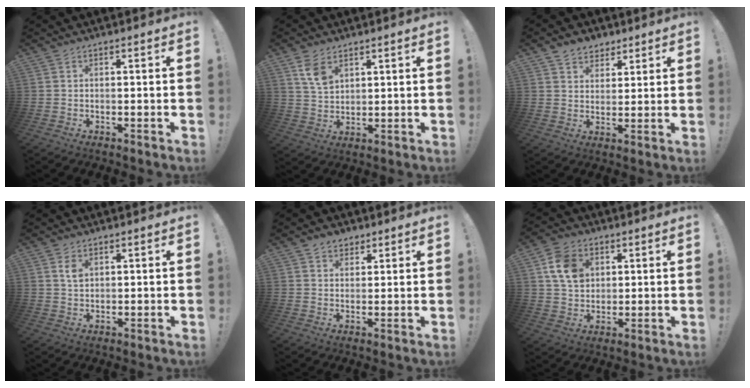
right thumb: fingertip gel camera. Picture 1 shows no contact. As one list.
[{"total": 6.7, "force": [3.9, 3.9, 3.9], "torque": [-0.057, -0.020, 0.071]}, {"total": 6.1, "force": [4.2, 4.4, 0.6], "torque": [-0.009, -0.025, 0.081]}, {"total": 3.2, "force": [1.4, 2.0, 2.2], "torque": [-0.025, -0.008, 0.021]}, {"total": 4.0, "force": [2.7, 2.9, 0.8], "torque": [-0.007, -0.010, 0.048]}, {"total": 11.2, "force": [3.9, 8.7, 5.8], "torque": [-0.089, 0.002, 0.080]}]